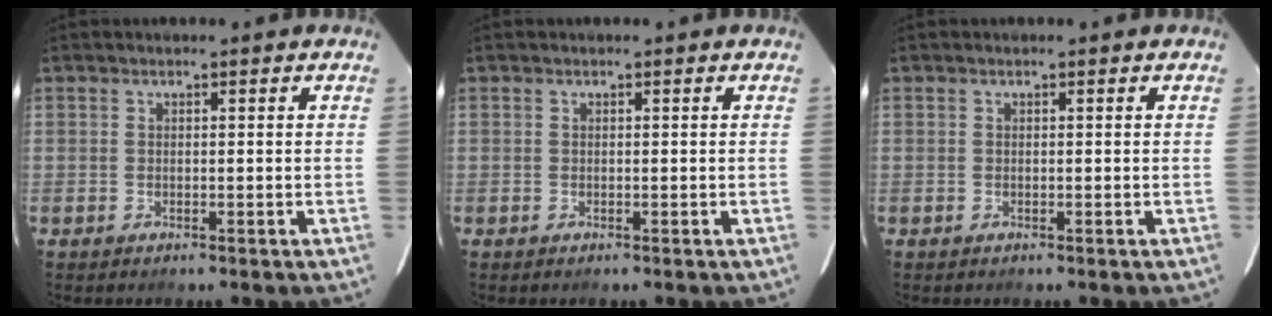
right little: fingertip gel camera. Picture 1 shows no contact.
{"total": 0.0}
{"total": 0.0}